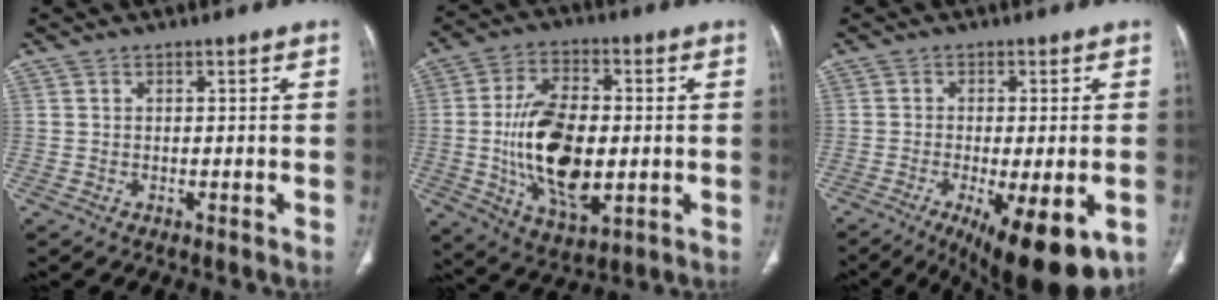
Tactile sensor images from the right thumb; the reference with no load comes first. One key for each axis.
{"total": 17.7, "fx": -1.4, "fy": 9.5, "fz": 14.8, "tx": -0.257, "ty": -0.003, "tz": -0.016}
{"total": 14.9, "fx": -6.7, "fy": 4.7, "fz": 12.5, "tx": -0.161, "ty": -0.012, "tz": -0.089}